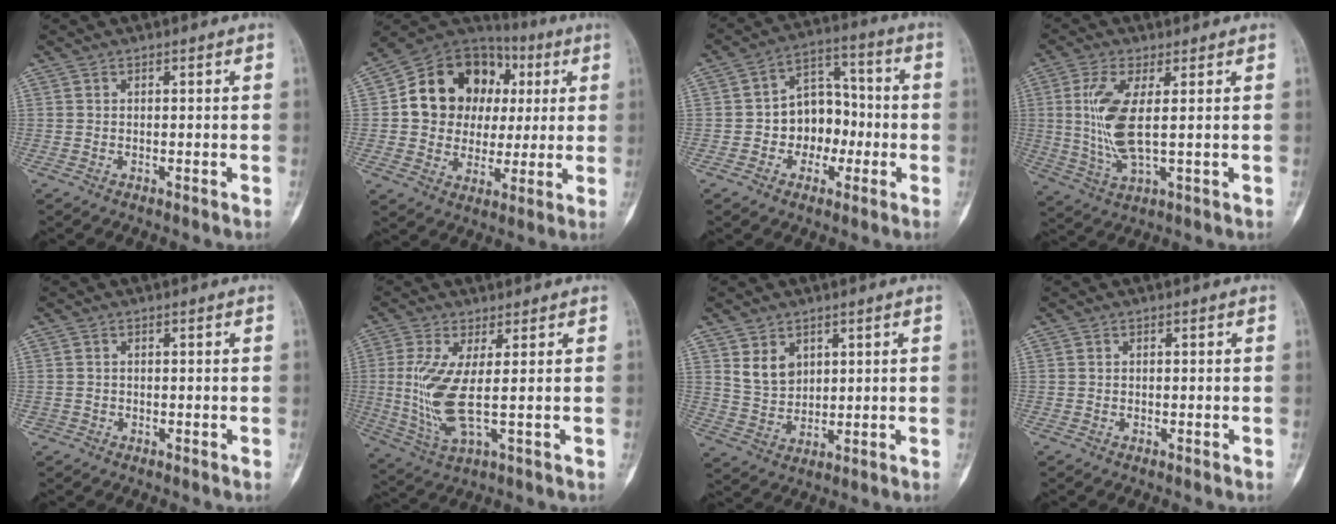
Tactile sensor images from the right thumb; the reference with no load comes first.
{"total": 18.7, "force": [3.3, 15.5, 10.1], "torque": [-0.118, 0.032, 0.061]}
{"total": 10.7, "force": [-2.1, 8.3, 6.5], "torque": [-0.047, 0.045, -0.041]}
{"total": 10.0, "force": [1.3, 3.0, 9.5], "torque": [-0.222, -0.013, 0.029]}
{"total": 0.7, "force": [-0.3, 0.6, -0.2], "torque": [0.009, 0.006, -0.007]}
{"total": 9.8, "force": [0.5, 2.3, 9.6], "torque": [-0.234, -0.018, 0.015]}
{"total": 6.0, "force": [2.8, 4.3, 3.1], "torque": [-0.038, -0.022, 0.064]}
{"total": 0.0}